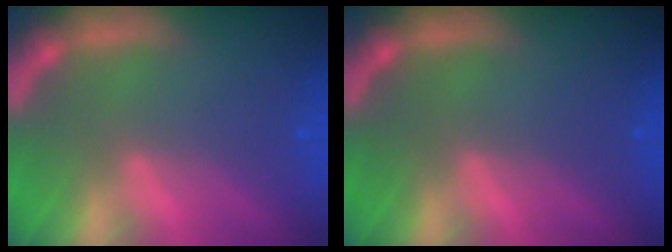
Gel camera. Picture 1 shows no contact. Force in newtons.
{"total": 0.0}